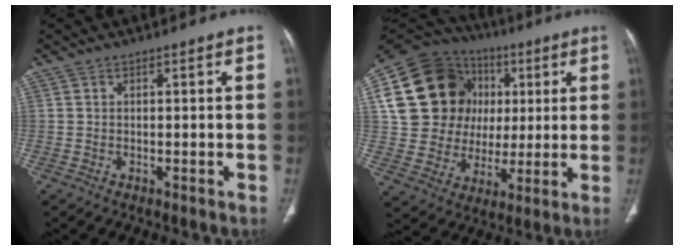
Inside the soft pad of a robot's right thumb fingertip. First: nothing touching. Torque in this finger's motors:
{"motor_torque": [-1.25, 2.36, 1.43, 1.33, 0.38]}